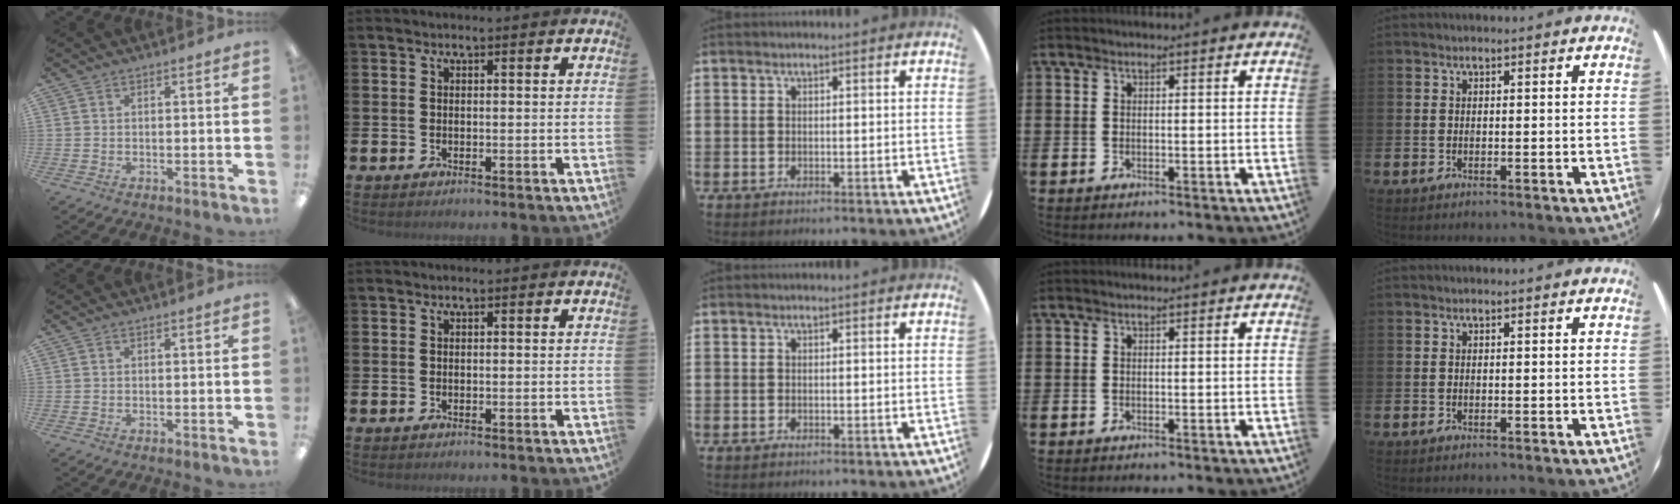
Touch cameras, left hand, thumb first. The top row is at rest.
{}